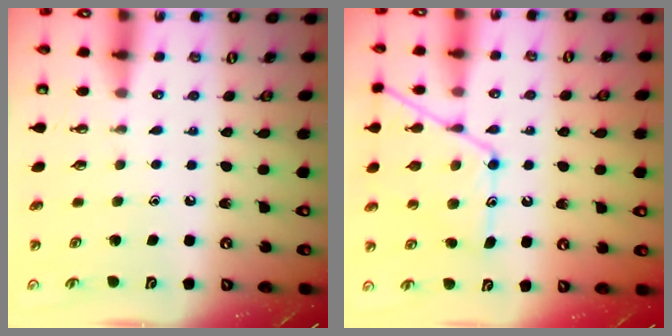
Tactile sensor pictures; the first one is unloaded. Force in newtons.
{"total": 14.0, "press": 14.0, "slide": 1.0}